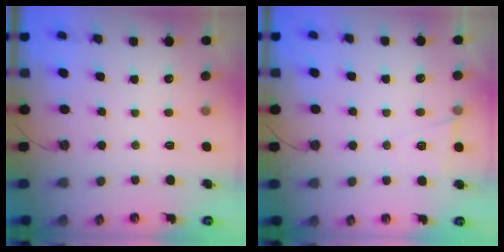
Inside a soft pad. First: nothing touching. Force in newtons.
{"total": 6.6, "press": 5.1, "slide": 4.2}